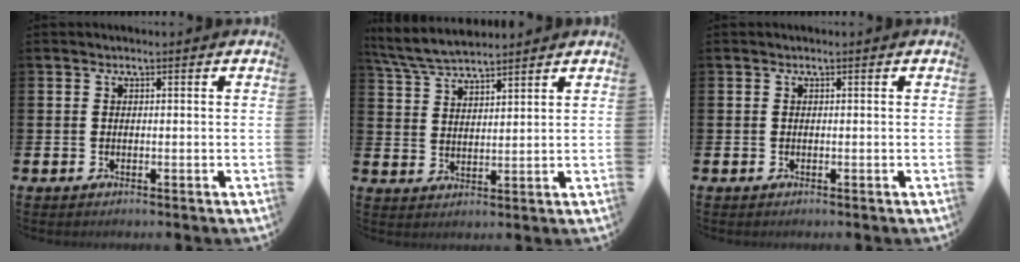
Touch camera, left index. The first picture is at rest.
{"total": 5.8, "force": [5.5, 0.8, 1.5], "torque": [-0.054, -0.019, 0.102]}
{"total": 0.0}